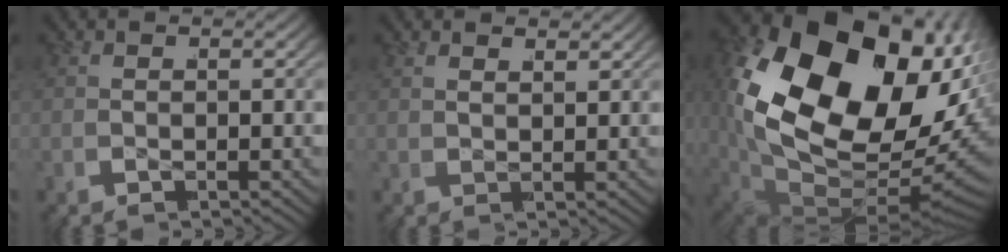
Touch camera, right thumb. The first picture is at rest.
{"total": 1.3, "force": [1.2, -0.4, 0.2], "torque": [0.007, 0.003, 0.019]}
{"total": 27.7, "force": [1.0, 18.4, 20.7], "torque": [-0.404, -0.064, 0.040]}